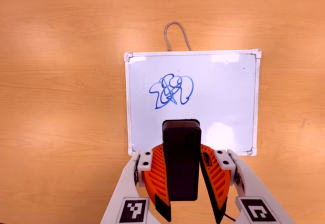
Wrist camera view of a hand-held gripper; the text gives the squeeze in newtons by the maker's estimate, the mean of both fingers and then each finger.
{"total": 8.0, "left": 7.5, "right": 8.5}